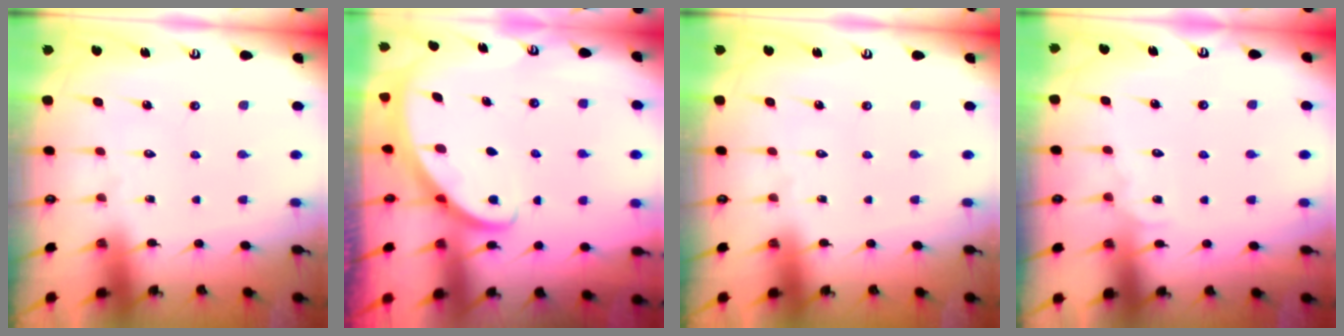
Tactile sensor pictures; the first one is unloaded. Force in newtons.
{"total": 2.6, "press": 2.6, "slide": 0.3}
{"total": 0.0}
{"total": 3.8, "press": 3.8, "slide": 0.4}